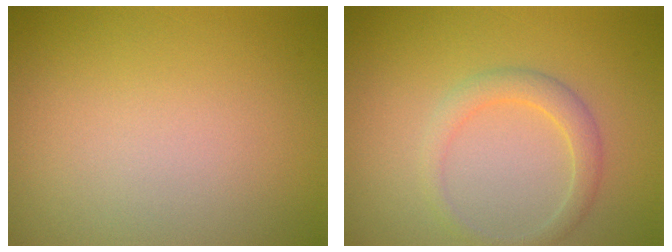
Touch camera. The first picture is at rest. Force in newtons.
{"total": 2.2, "press": 2.2, "slide": 0.2}